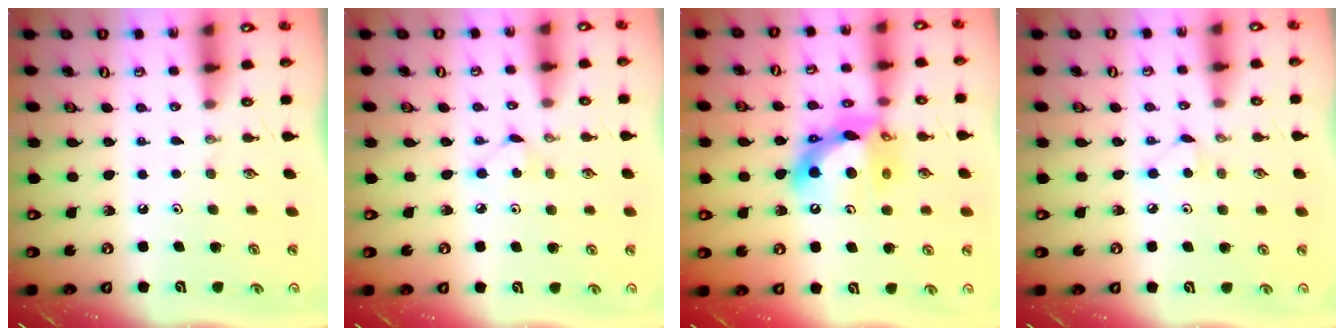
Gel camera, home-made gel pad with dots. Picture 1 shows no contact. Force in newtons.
{"total": 3.4, "press": 3.4, "slide": 0.3}
{"total": 14.2, "press": 14.1, "slide": 1.7}
{"total": 3.2, "press": 3.1, "slide": 0.4}